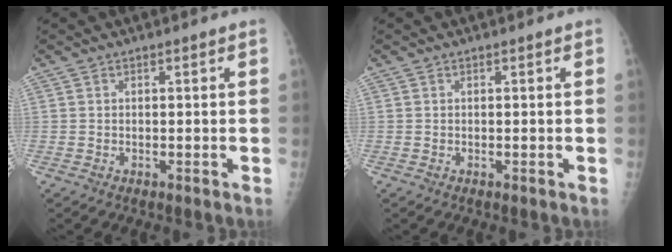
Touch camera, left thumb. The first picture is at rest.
{"total": 0.0}